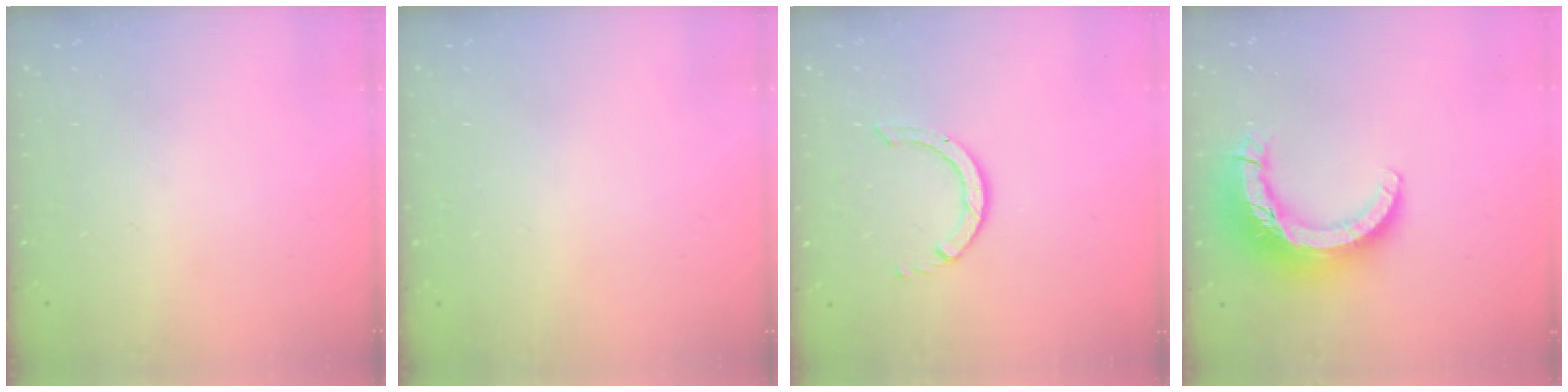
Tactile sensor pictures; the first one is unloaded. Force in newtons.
{"total": 2.4, "press": 2.4, "slide": 0.2}
{"total": 2.9, "press": 2.9, "slide": 0.2}
{"total": 13.9, "press": 13.8, "slide": 1.4}